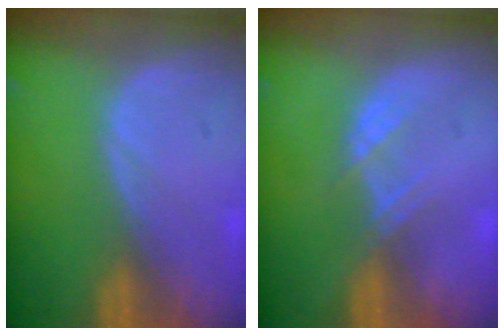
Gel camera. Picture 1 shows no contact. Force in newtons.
{"total": 2.3, "press": 2.3, "slide": 0.2}